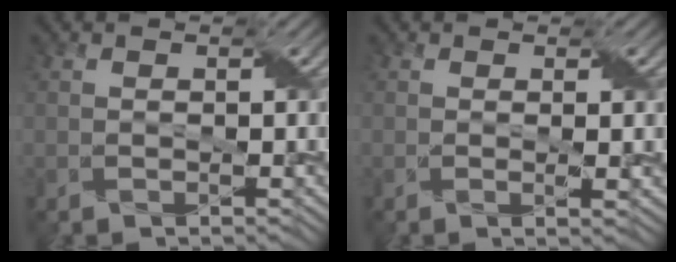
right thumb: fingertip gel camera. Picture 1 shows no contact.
{"total": 1.9, "force": [0.2, 0.1, 1.9], "torque": [-0.036, 0.001, 0.003]}